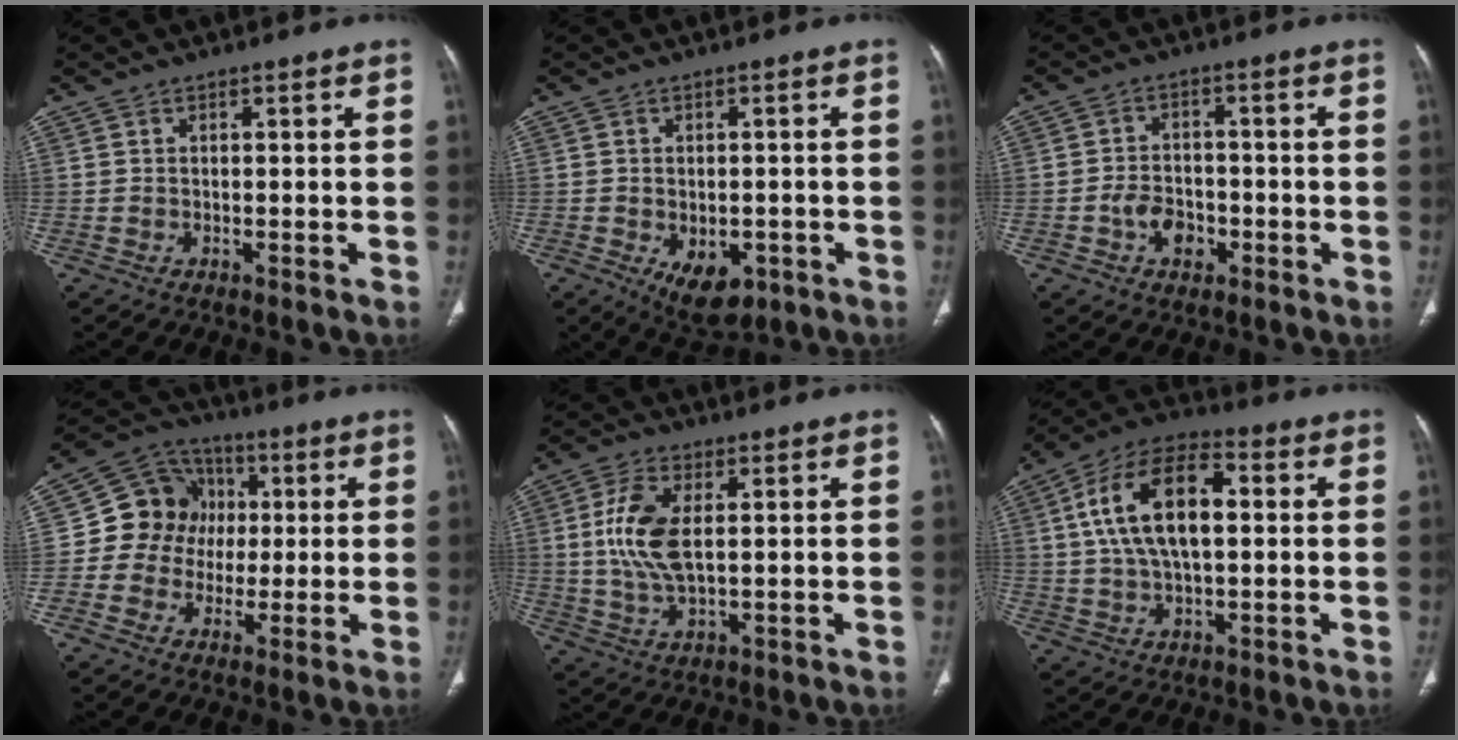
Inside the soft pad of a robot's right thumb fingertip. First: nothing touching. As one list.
[{"total": 7.8, "force": [-2.9, 4.8, 5.4], "torque": [-0.065, 0.003, -0.028]}, {"total": 5.9, "force": [-2.1, 4.3, 3.5], "torque": [-0.038, 0.018, -0.036]}, {"total": 11.9, "force": [0.5, 10.9, 4.7], "torque": [-0.042, 0.022, -0.002]}, {"total": 10.3, "force": [1.6, 5.0, 8.8], "torque": [-0.190, -0.005, 0.033]}, {"total": 16.8, "force": [2.7, 8.8, 14.1], "torque": [-0.252, 0.023, 0.043]}]